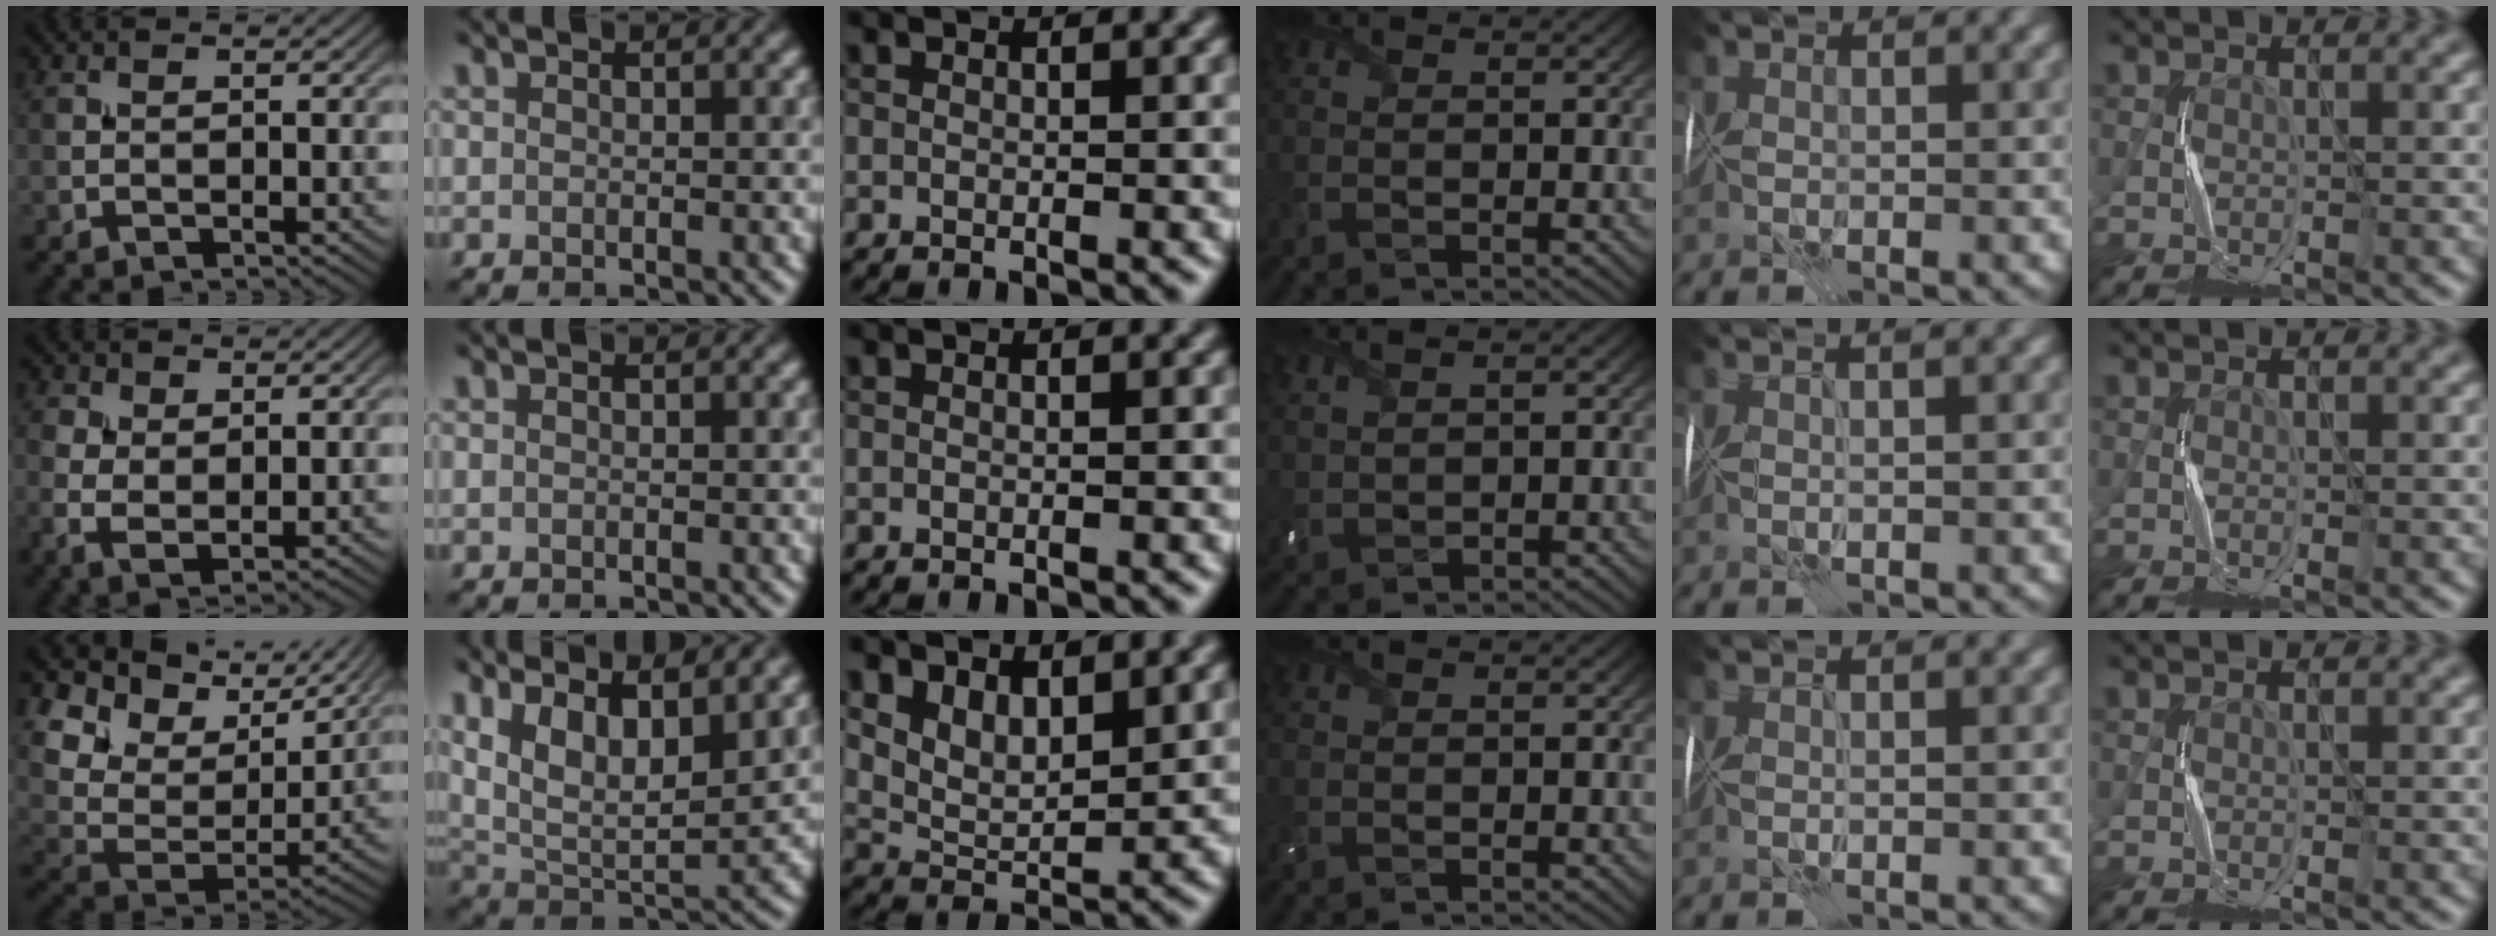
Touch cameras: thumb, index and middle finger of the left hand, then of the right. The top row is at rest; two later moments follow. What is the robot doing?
{"motion": "fold", "object": "memory foam"}